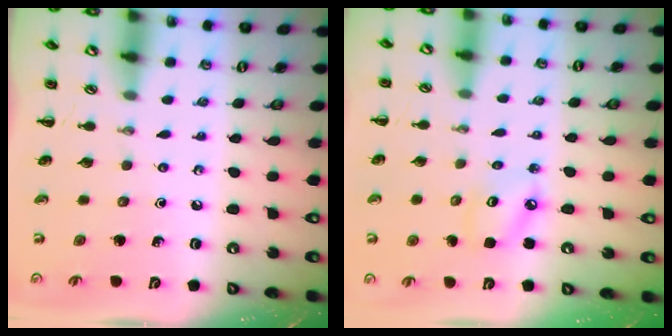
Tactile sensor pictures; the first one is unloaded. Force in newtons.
{"total": 5.1, "press": 5.1, "slide": 0.6}